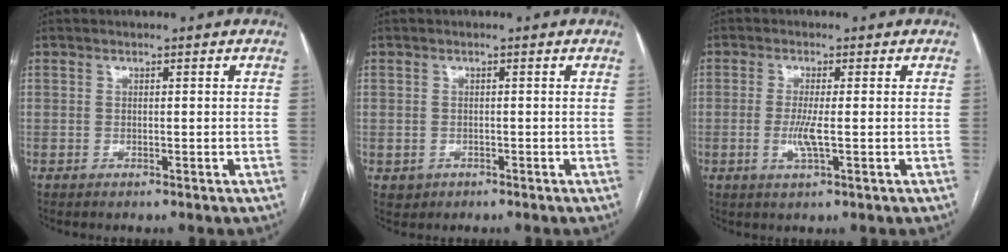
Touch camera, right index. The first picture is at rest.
{"total": 1.9, "force": [-0.7, 1.7, 0.2], "torque": [0.001, 0.005, -0.006]}
{"total": 3.7, "force": [-0.6, 0.1, 3.7], "torque": [-0.082, -0.008, -0.012]}